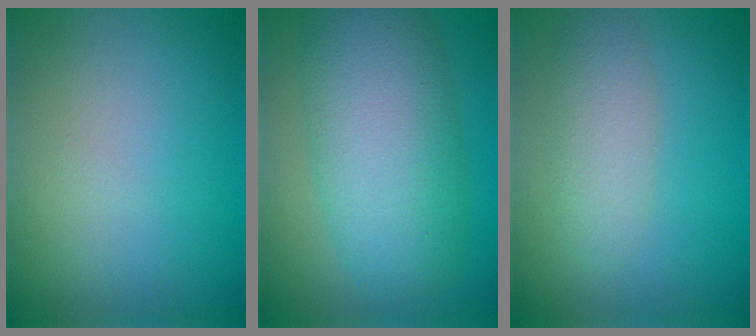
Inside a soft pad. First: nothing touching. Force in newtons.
{"total": 10.0, "press": 10.0, "slide": 0.4}
{"total": 3.1, "press": 3.1, "slide": 0.2}